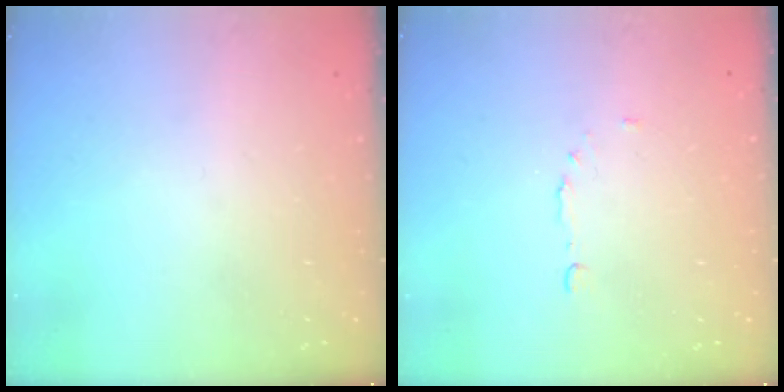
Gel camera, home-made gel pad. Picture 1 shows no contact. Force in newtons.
{"total": 3.1, "press": 3.1, "slide": 0.3}